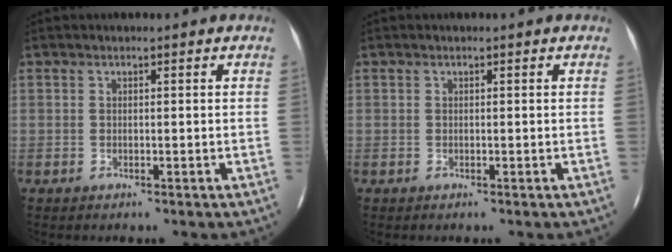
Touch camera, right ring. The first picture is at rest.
{"total": 0.0}